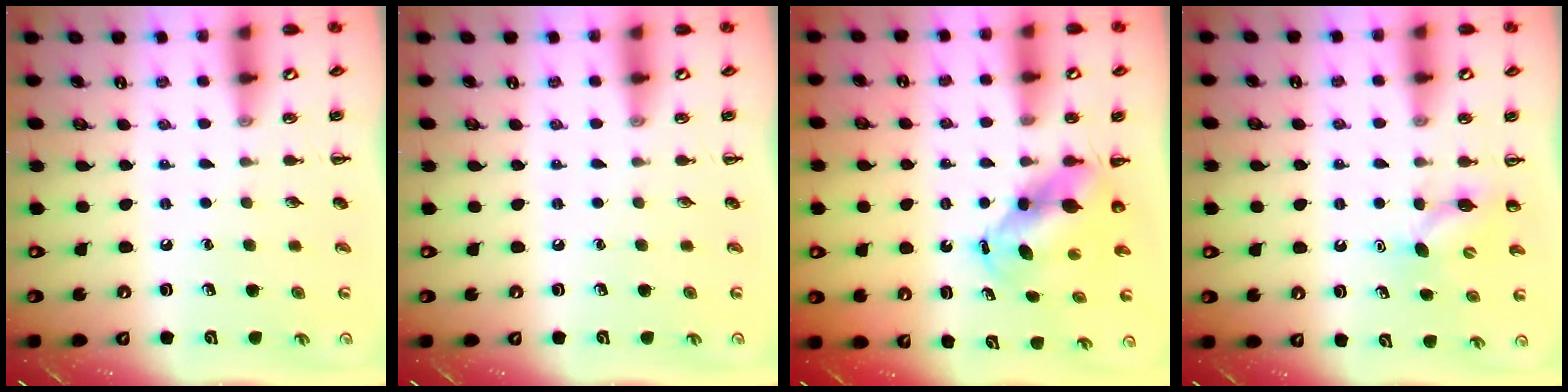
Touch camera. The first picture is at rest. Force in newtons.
{"total": 0.0}
{"total": 6.0, "press": 5.7, "slide": 1.9}
{"total": 4.6, "press": 4.6, "slide": 0.7}